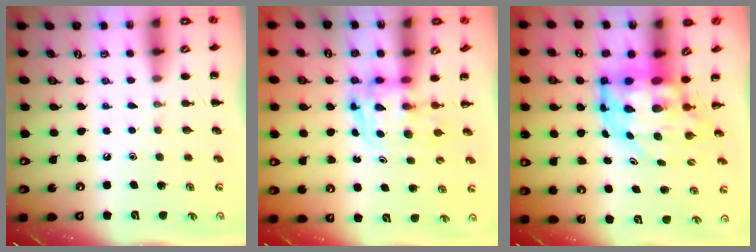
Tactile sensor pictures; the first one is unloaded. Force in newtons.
{"total": 2.7, "press": 2.7, "slide": 0.2}
{"total": 9.5, "press": 9.1, "slide": 2.7}